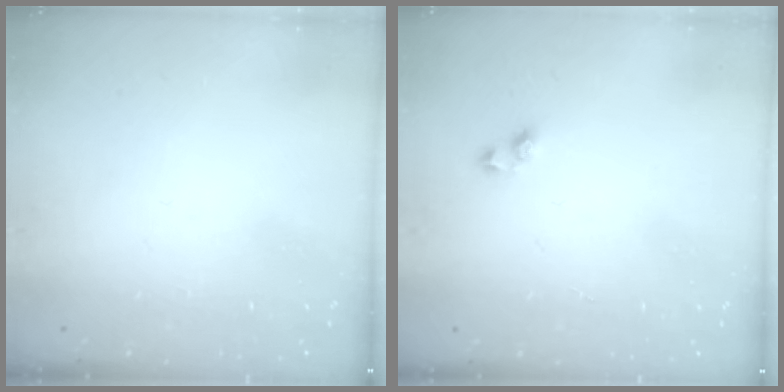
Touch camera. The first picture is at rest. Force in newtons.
{"total": 2.4, "press": 2.0, "slide": 1.3}